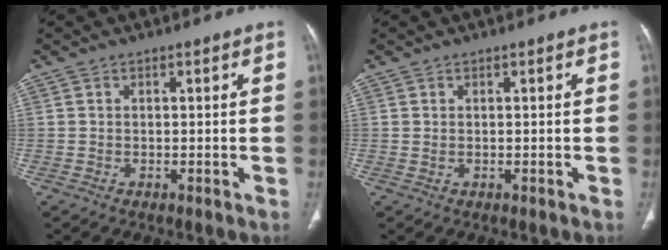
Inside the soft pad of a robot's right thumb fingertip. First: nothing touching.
{"total": 0.0}